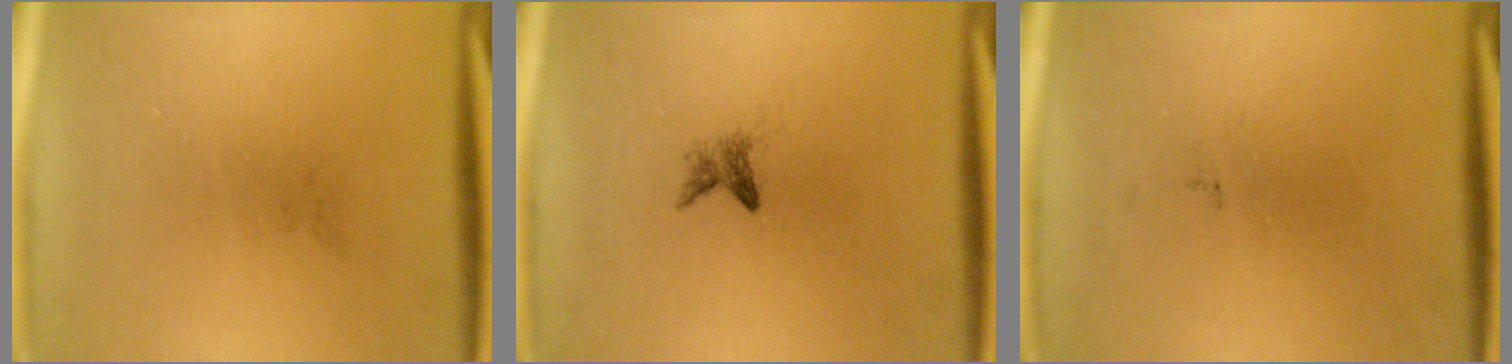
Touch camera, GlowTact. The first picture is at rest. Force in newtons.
{"total": 1.4}
{"total": 0.0}